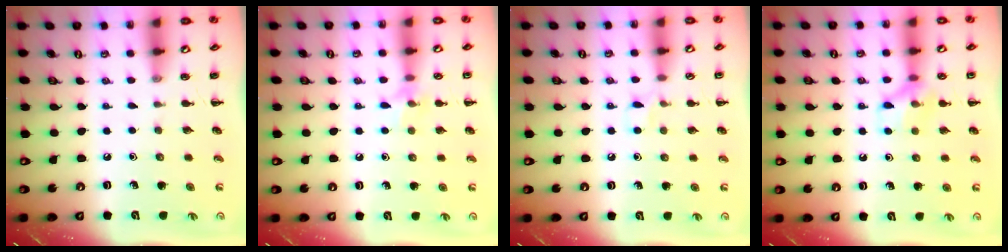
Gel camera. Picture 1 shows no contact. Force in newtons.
{"total": 6.8, "press": 6.6, "slide": 1.6}
{"total": 3.6, "press": 3.4, "slide": 1.2}
{"total": 9.6, "press": 9.5, "slide": 1.0}